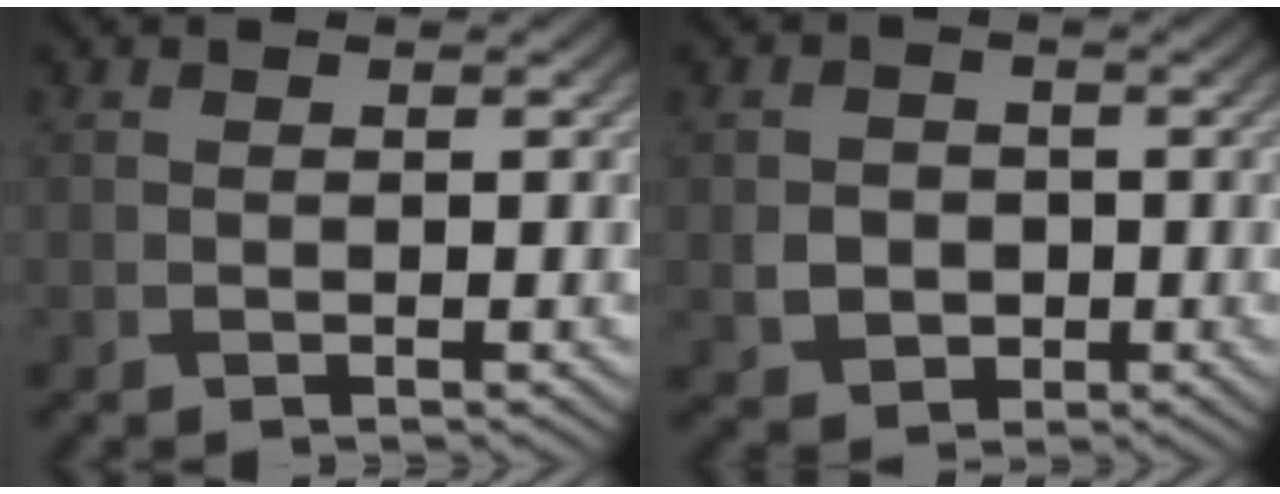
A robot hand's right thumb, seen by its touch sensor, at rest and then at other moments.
{"total": 3.5, "force": [-0.6, 3.1, 1.4], "torque": [-0.032, -0.004, -0.016]}